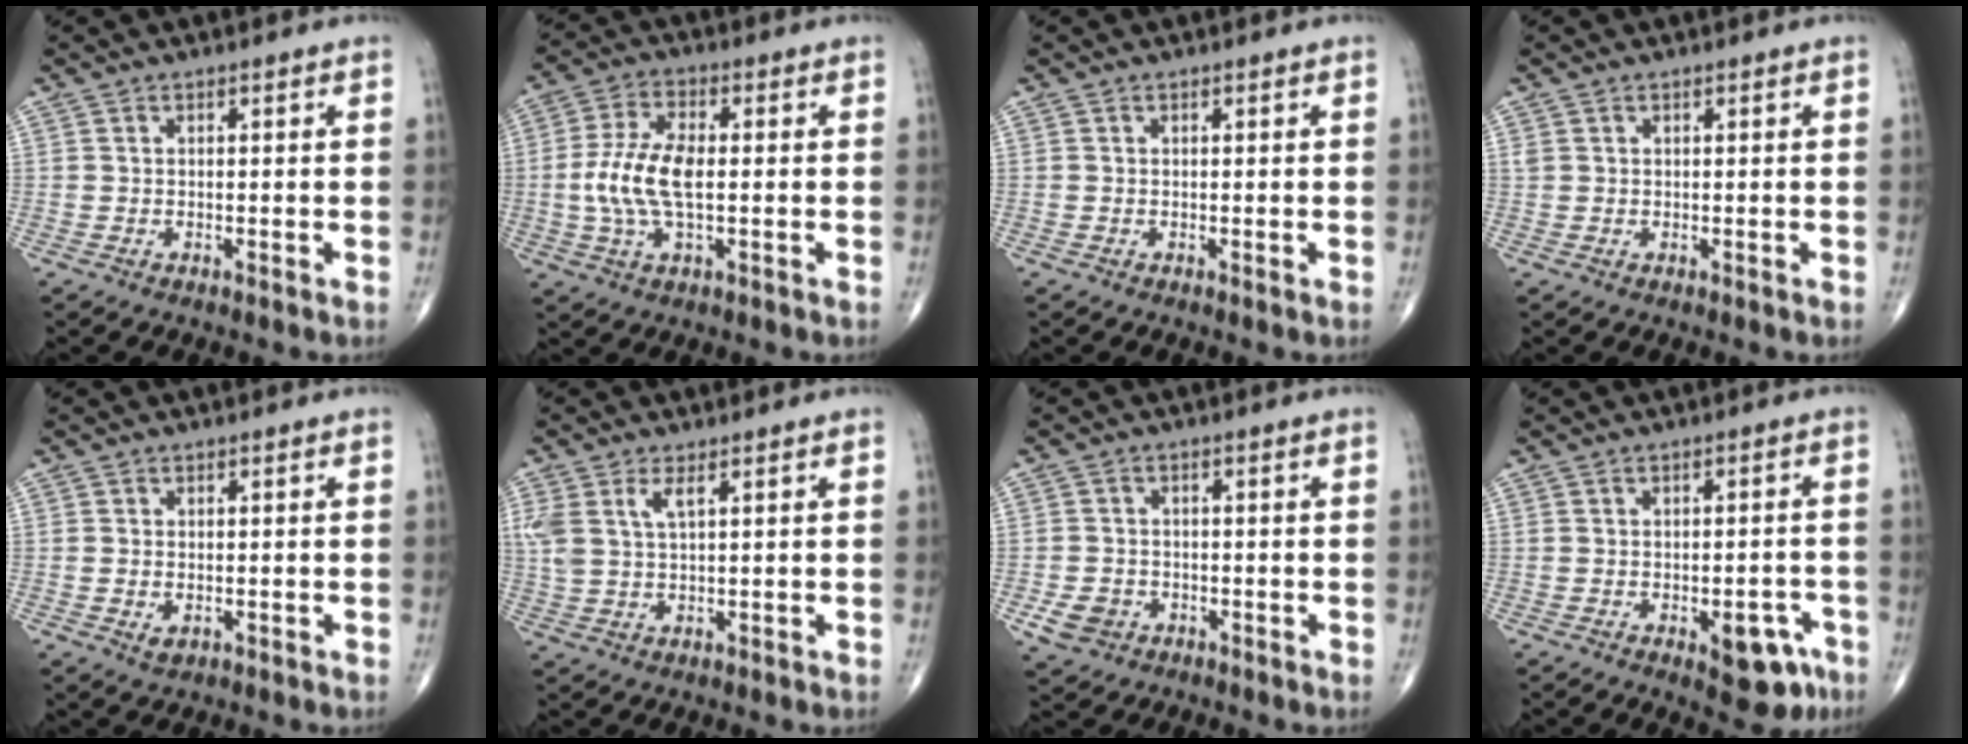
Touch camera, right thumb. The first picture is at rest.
{"total": 9.1, "force": [-0.7, 3.7, 8.3], "torque": [-0.185, 0.007, -0.014]}
{"total": 0.0}
{"total": 0.7, "force": [0.3, 0.6, 0.3], "torque": [-0.004, 0.005, 0.008]}
{"total": 1.9, "force": [-0.4, 1.3, 1.3], "torque": [-0.020, -0.002, -0.004]}
{"total": 5.2, "force": [2.1, 2.1, 4.3], "torque": [-0.111, 0.003, 0.050]}
{"total": 4.4, "force": [-1.8, 3.6, 1.7], "torque": [-0.025, 0.007, -0.026]}
{"total": 7.8, "force": [-3.7, 3.6, 5.9], "torque": [-0.047, 0.022, -0.038]}